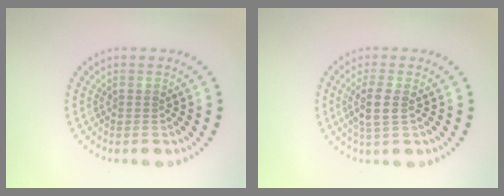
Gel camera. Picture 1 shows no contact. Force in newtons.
{"total": 2.4, "press": 2.0, "slide": 1.3}